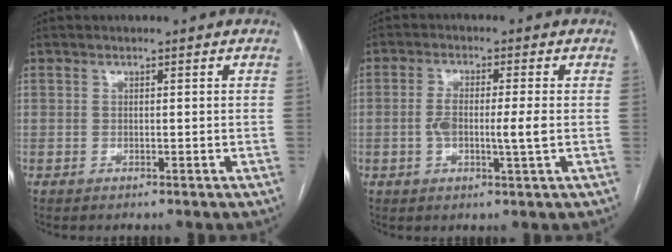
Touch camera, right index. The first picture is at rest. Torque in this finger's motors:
{"motor_torque": [0.77, 0.00, 0.38, 0.11]}